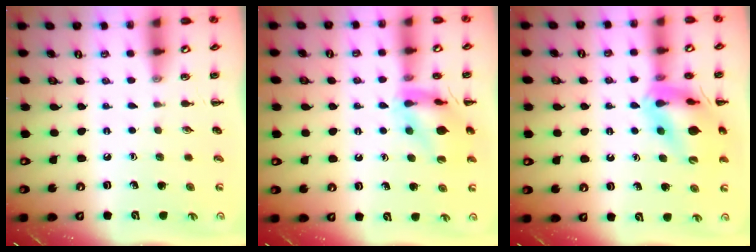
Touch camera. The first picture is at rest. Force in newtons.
{"total": 14.9, "press": 14.8, "slide": 1.6}
{"total": 15.5, "press": 15.4, "slide": 2.3}